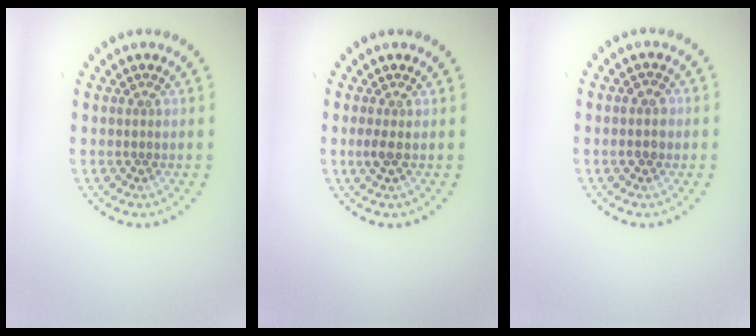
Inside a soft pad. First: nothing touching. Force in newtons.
{"total": 1.0, "press": 1.0, "slide": 0.3}
{"total": 1.4, "press": 1.4, "slide": 0.0}